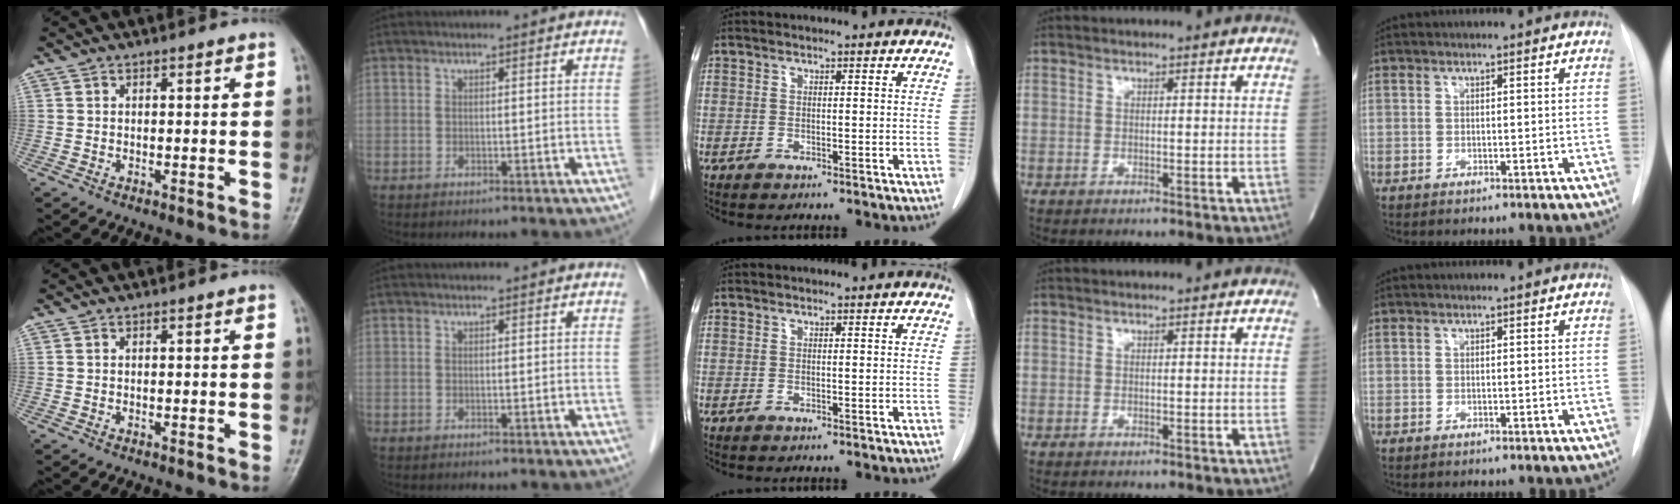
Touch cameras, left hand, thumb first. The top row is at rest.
{}